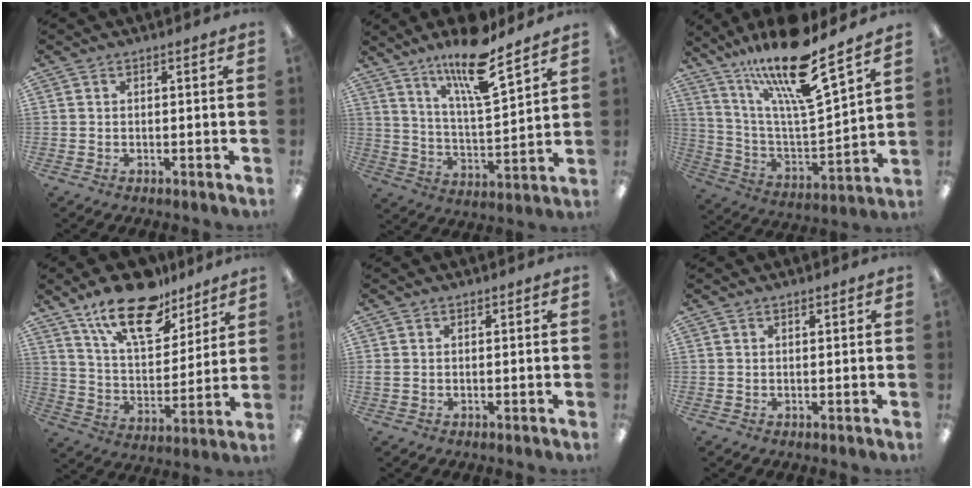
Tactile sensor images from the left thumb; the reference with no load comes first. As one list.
[{"total": 15.6, "force": [11.8, 3.3, 9.6], "torque": [-0.170, -0.068, 0.195]}, {"total": 20.0, "force": [15.3, 3.8, 12.3], "torque": [-0.233, -0.097, 0.256]}, {"total": 19.1, "force": [14.0, 8.3, 10.1], "torque": [-0.171, -0.073, 0.244]}, {"total": 0.7, "force": [0.2, 0.5, 0.4], "torque": [-0.009, 0.003, 0.004]}, {"total": 0.6, "force": [0.5, 0.2, 0.3], "torque": [-0.007, 0.001, 0.010]}]